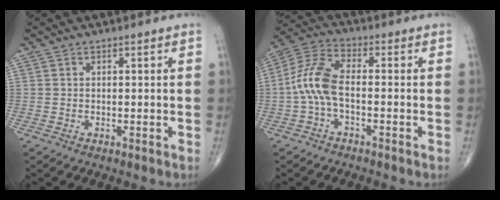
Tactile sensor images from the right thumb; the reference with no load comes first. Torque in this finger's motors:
{"motor_torque": [1.18, 1.37, 1.20, -0.20, 0.09]}